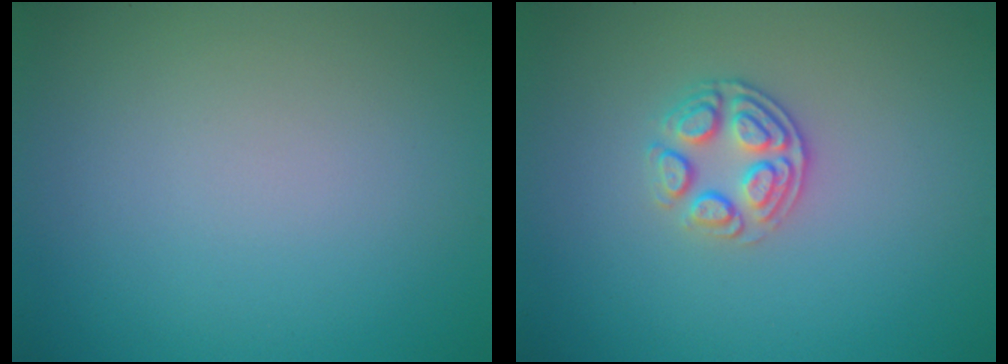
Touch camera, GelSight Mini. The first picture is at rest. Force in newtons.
{"total": 2.6, "press": 2.5, "slide": 0.9}